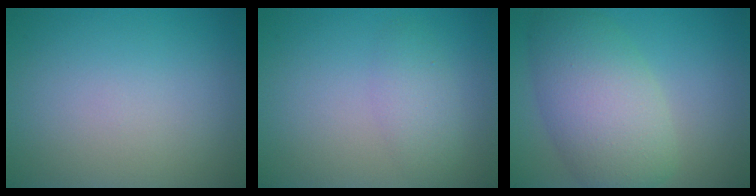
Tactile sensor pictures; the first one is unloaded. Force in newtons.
{"total": 2.2, "press": 2.2, "slide": 0.1}
{"total": 7.5, "press": 7.5, "slide": 0.4}